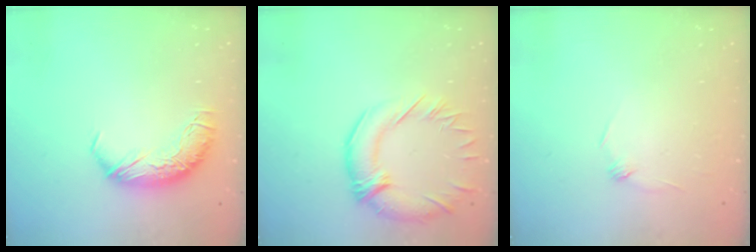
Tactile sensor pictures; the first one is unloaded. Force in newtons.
{"total": 4.3, "press": 3.8, "slide": 2.1}
{"total": 8.1, "press": 8.1, "slide": 0.6}